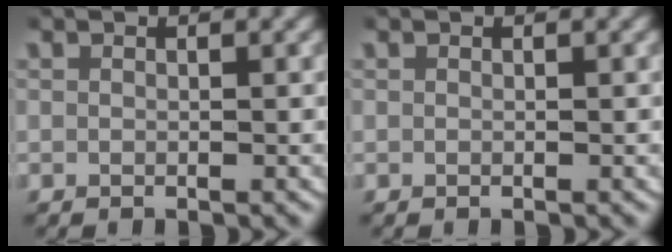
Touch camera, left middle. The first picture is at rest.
{"total": 0.0}